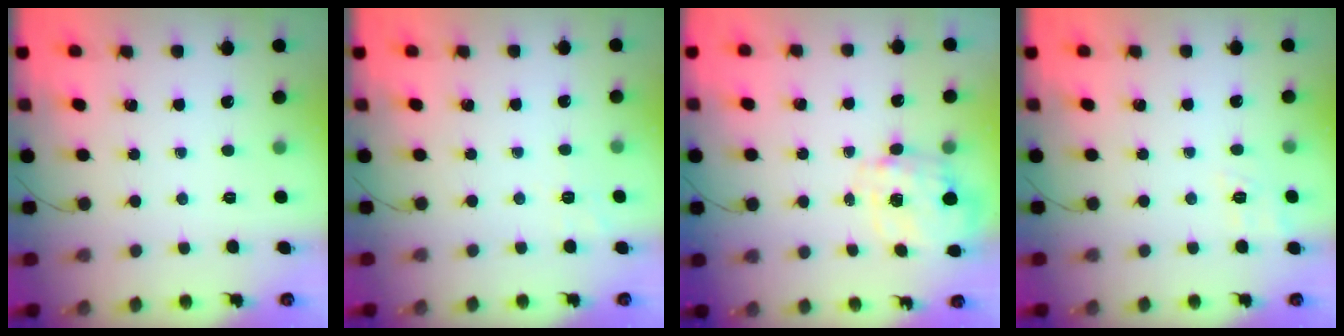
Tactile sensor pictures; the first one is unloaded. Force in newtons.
{"total": 2.3, "press": 1.5, "slide": 1.8}
{"total": 2.5, "press": 2.3, "slide": 1.0}
{"total": 7.2, "press": 6.9, "slide": 2.2}